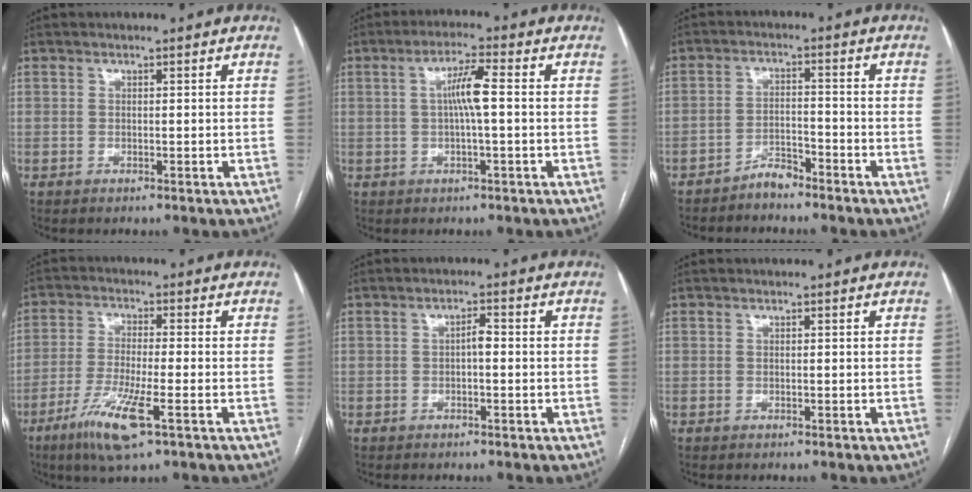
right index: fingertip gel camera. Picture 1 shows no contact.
{"total": 5.2, "force": [0.3, 0.2, 5.1], "torque": [-0.095, 0.010, 0.006]}
{"total": 3.4, "force": [-3.1, 0.8, 1.1], "torque": [-0.017, -0.001, -0.056]}
{"total": 9.0, "force": [-4.5, 0.7, 7.7], "torque": [-0.157, -0.023, -0.083]}
{"total": 1.7, "force": [-0.2, 0.5, 1.6], "torque": [-0.026, 0.005, -0.006]}
{"total": 0.0}